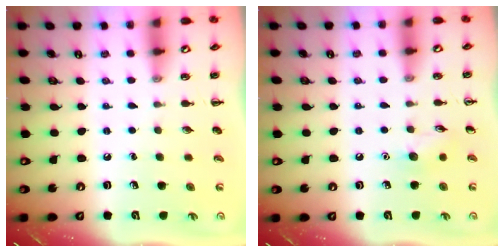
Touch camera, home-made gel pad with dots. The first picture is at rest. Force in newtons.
{"total": 6.7, "press": 6.5, "slide": 1.4}